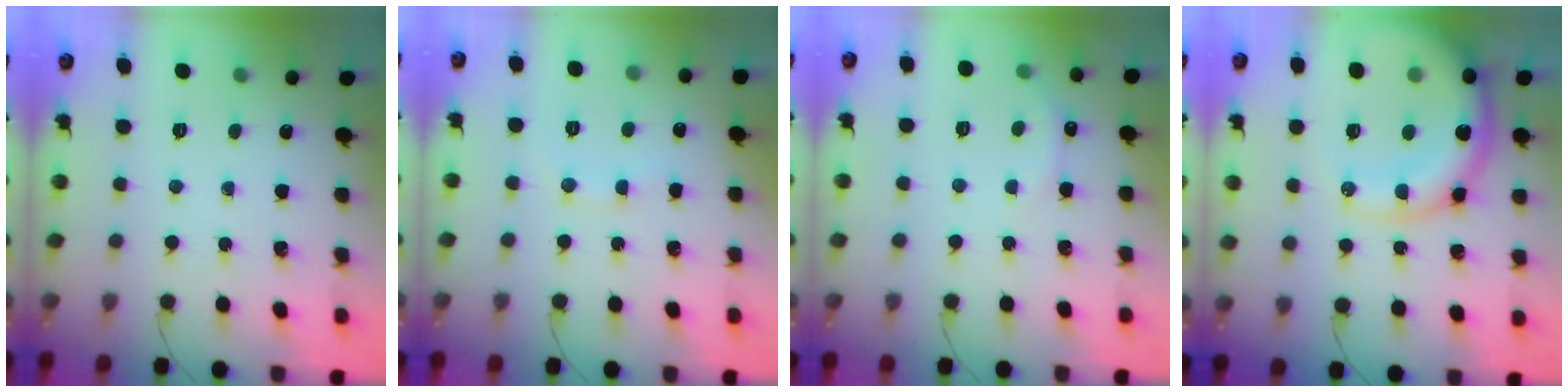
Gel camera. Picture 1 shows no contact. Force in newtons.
{"total": 6.9, "press": 6.8, "slide": 1.2}
{"total": 4.4, "press": 4.4, "slide": 0.7}
{"total": 17.7, "press": 17.3, "slide": 3.9}